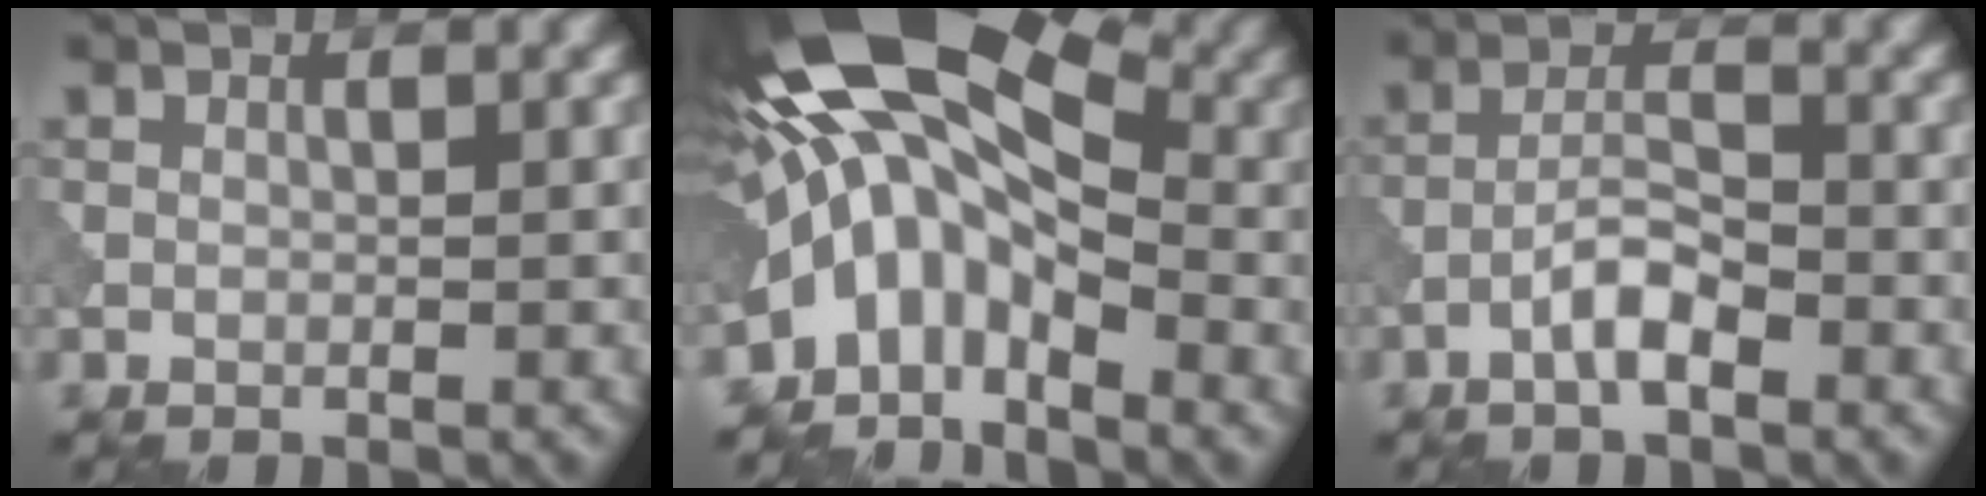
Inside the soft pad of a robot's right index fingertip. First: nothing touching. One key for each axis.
{"total": 12.4, "fx": -0.7, "fy": 6.7, "fz": 10.4, "tx": -0.167, "ty": 0.025, "tz": -0.031}
{"total": 3.1, "fx": -1.9, "fy": 0.9, "fz": 2.4, "tx": -0.046, "ty": 0.010, "tz": -0.040}